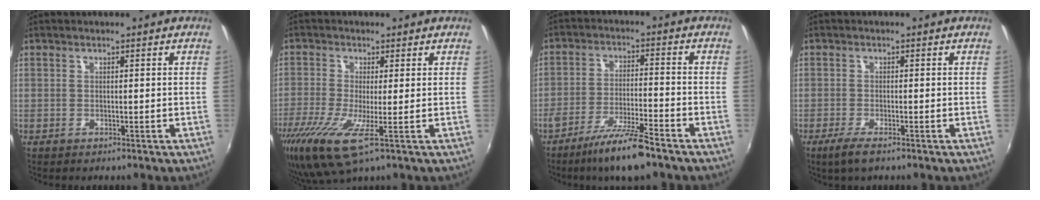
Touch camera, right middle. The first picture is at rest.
{"total": 9.1, "force": [-3.8, 1.3, 8.2], "torque": [-0.184, -0.031, -0.074]}
{"total": 10.1, "force": [-7.7, 0.8, 6.5], "torque": [-0.136, -0.017, -0.134]}
{"total": 3.3, "force": [-2.2, 0.4, 2.4], "torque": [-0.058, -0.011, -0.044]}